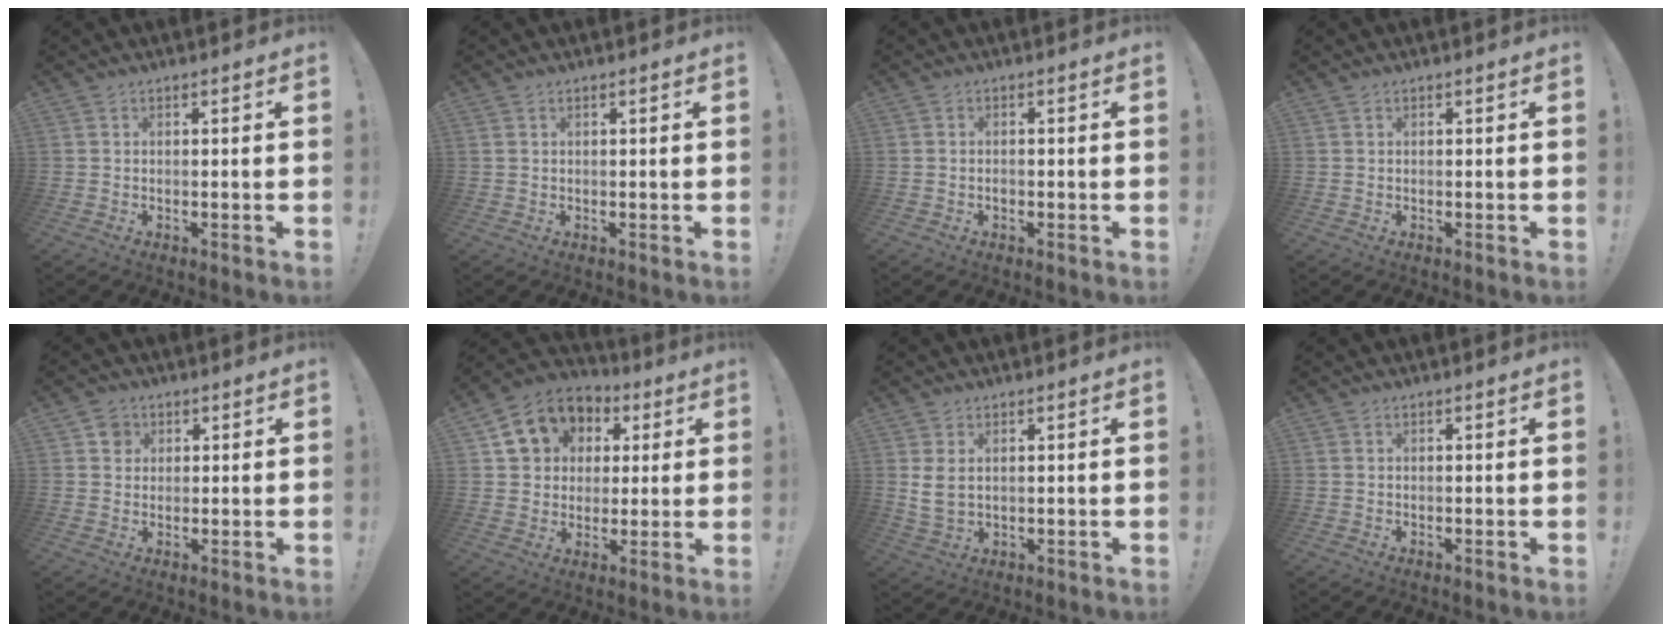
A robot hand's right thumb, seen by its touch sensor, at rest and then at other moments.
{"total": 0.7, "force": [0.5, 0.3, 0.4], "torque": [-0.012, 0.001, 0.011]}
{"total": 0.9, "force": [-0.6, 0.6, 0.4], "torque": [0.003, -0.001, -0.013]}
{"total": 0.0}
{"total": 4.0, "force": [1.5, 3.6, 1.1], "torque": [-0.008, 0.001, 0.026]}
{"total": 12.8, "force": [4.9, 10.6, 5.1], "torque": [-0.073, -0.018, 0.099]}
{"total": 4.8, "force": [1.8, 2.9, 3.4], "torque": [-0.057, -0.008, 0.032]}
{"total": 0.0}